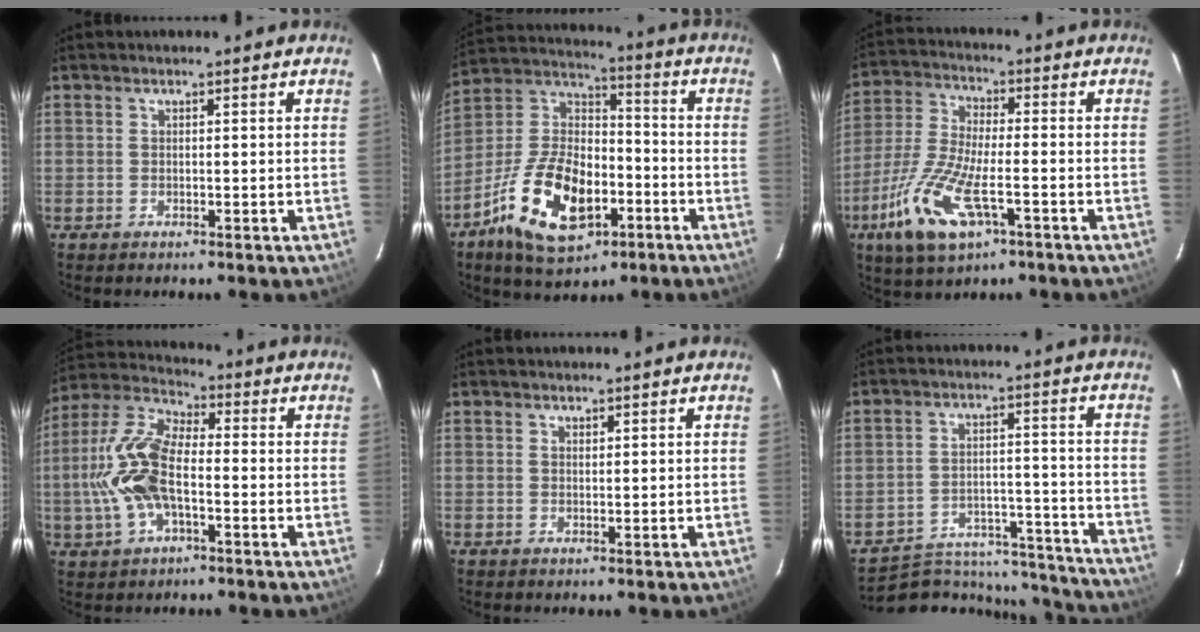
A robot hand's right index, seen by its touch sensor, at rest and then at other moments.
{"total": 19.5, "force": [-8.5, 10.7, 13.8], "torque": [-0.291, 0.009, -0.140]}
{"total": 14.4, "force": [-6.4, 5.2, 11.8], "torque": [-0.265, -0.019, -0.123]}
{"total": 13.7, "force": [-2.3, 6.6, 11.8], "torque": [-0.259, 0.011, -0.050]}
{"total": 0.7, "force": [0.6, 0.3, 0.1], "torque": [-0.002, 0.000, 0.011]}
{"total": 17.6, "force": [-16.4, 5.4, 3.4], "torque": [-0.064, 0.037, -0.215]}